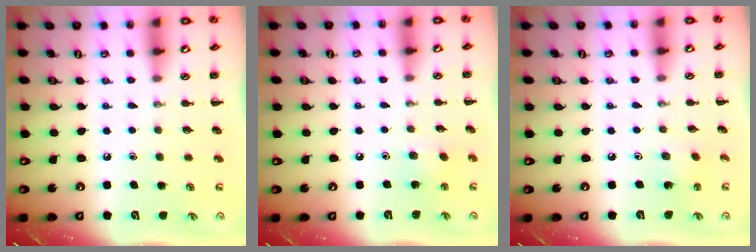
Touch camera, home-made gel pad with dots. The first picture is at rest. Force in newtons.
{"total": 4.6, "press": 4.5, "slide": 0.9}
{"total": 1.4, "press": 1.2, "slide": 0.6}